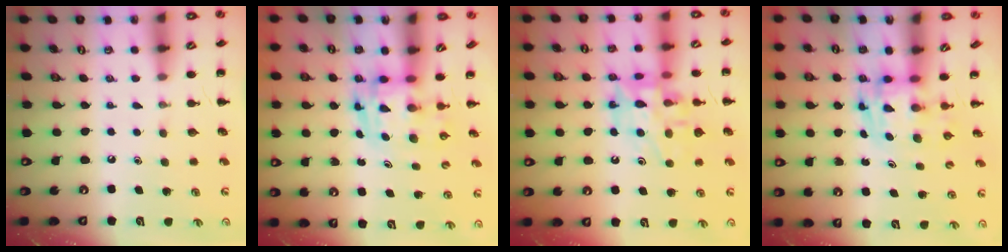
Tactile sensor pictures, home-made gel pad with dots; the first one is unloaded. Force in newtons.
{"total": 3.5, "press": 3.5, "slide": 0.6}
{"total": 13.9, "press": 13.7, "slide": 2.1}
{"total": 3.4, "press": 3.4, "slide": 0.6}